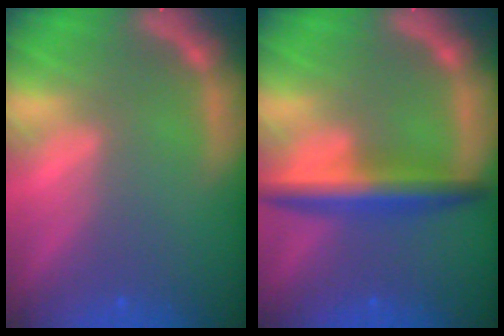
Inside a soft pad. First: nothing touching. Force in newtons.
{"total": 5.0}